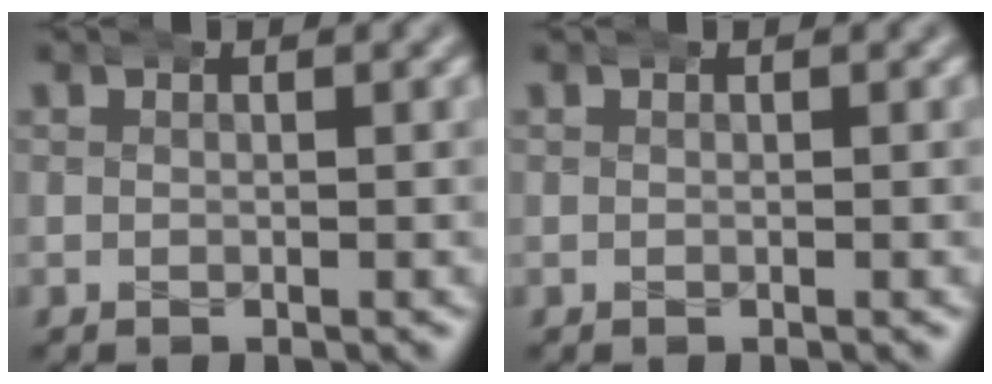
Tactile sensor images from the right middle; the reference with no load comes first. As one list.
[{"total": 0.0}]